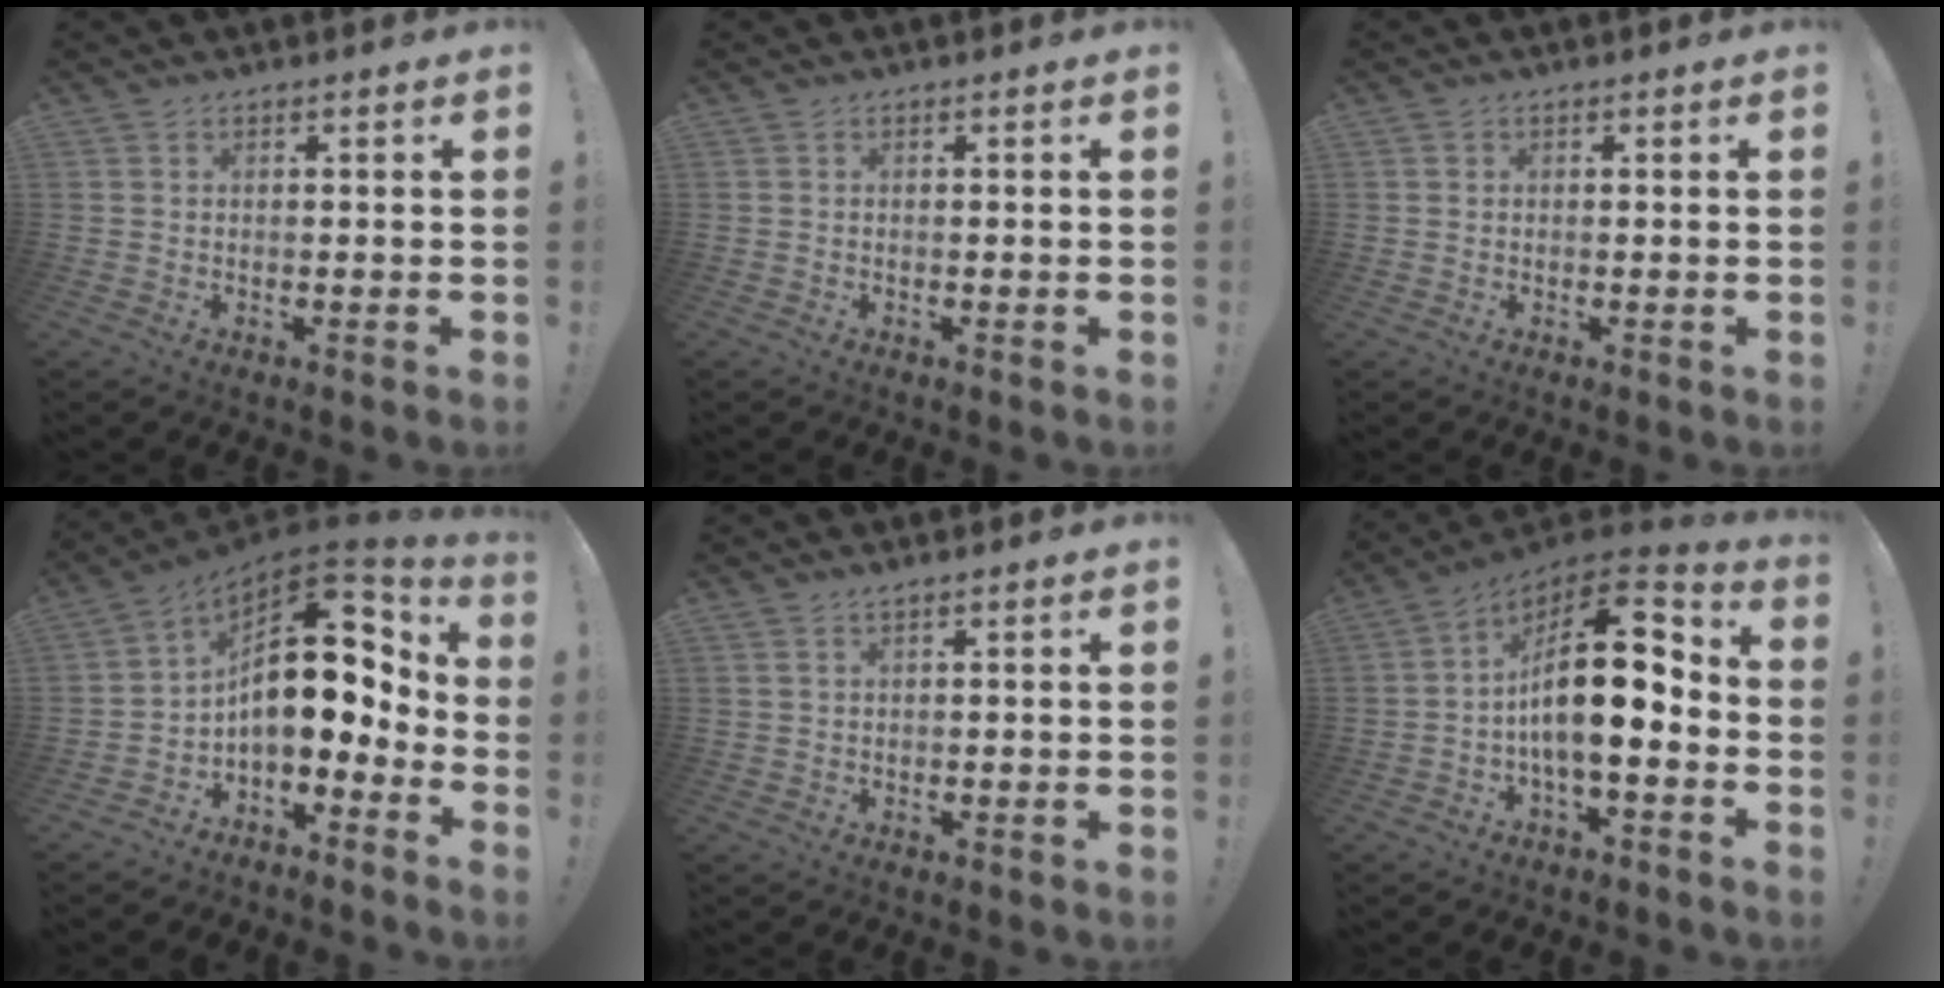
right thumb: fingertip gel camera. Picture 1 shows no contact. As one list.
[{"total": 0.0}, {"total": 0.6, "force": [0.2, 0.5, 0.0], "torque": [0.003, 0.000, 0.003]}, {"total": 17.5, "force": [1.8, 9.9, 14.4], "torque": [-0.233, -0.010, 0.032]}, {"total": 1.2, "force": [0.8, -0.1, 1.0], "torque": [-0.027, 0.003, 0.015]}, {"total": 18.9, "force": [-0.2, 8.3, 17.0], "torque": [-0.283, 0.011, -0.001]}]